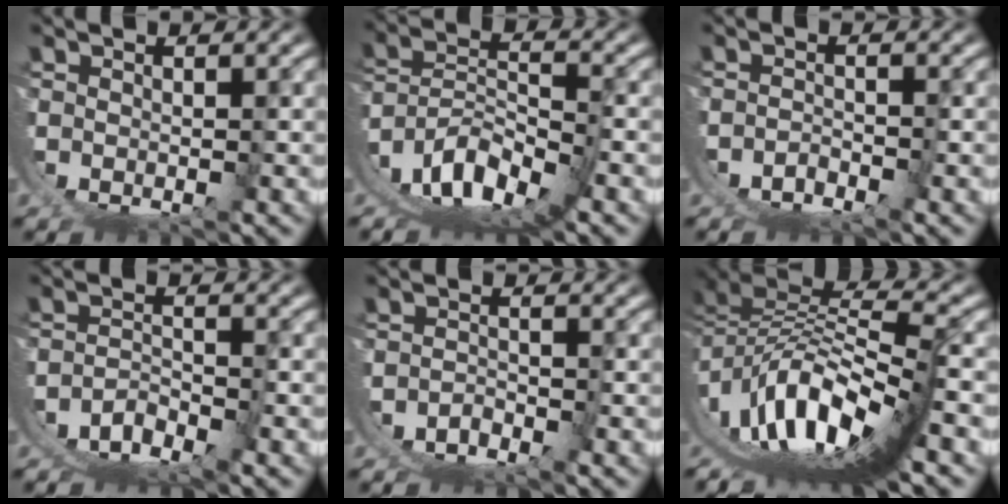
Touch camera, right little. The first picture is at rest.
{"total": 11.2, "force": [0.2, 8.5, 7.3], "torque": [-0.175, -0.038, 0.013]}
{"total": 4.1, "force": [-1.3, 3.5, 1.7], "torque": [-0.053, -0.018, -0.018]}
{"total": 8.7, "force": [-1.9, 7.6, 3.8], "torque": [-0.118, -0.041, -0.030]}
{"total": 4.8, "force": [-1.4, 4.1, 2.0], "torque": [-0.065, -0.022, -0.019]}
{"total": 14.9, "force": [0.3, 8.8, 12.0], "torque": [-0.224, -0.025, 0.022]}